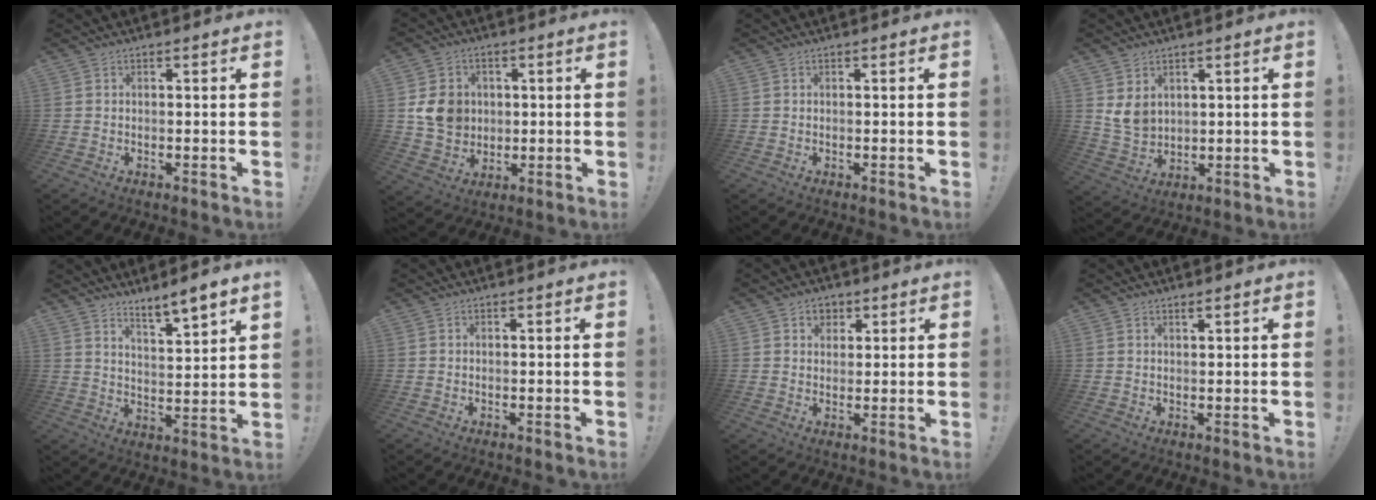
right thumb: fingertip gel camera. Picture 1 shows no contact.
{"total": 9.3, "force": [1.4, 8.3, 4.1], "torque": [-0.067, 0.000, 0.033]}
{"total": 0.0}
{"total": 6.4, "force": [3.2, 4.5, 3.3], "torque": [-0.061, -0.013, 0.064]}
{"total": 6.3, "force": [5.5, -0.5, 3.2], "torque": [-0.053, -0.047, 0.092]}
{"total": 0.0}
{"total": 4.3, "force": [2.0, 3.5, 1.3], "torque": [-0.005, -0.007, 0.034]}
{"total": 1.1, "force": [1.0, 0.1, 0.5], "torque": [-0.010, -0.001, 0.018]}